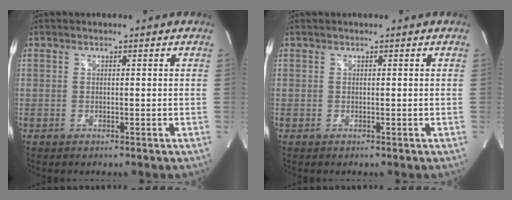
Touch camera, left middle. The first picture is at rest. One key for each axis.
{"total": 0.0}